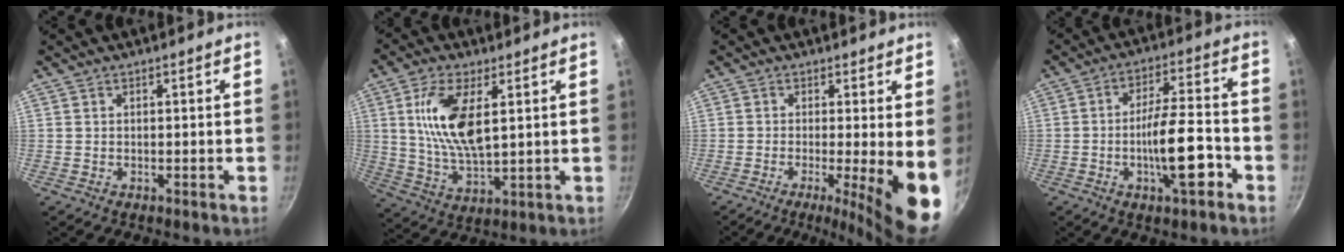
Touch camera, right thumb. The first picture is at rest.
{"total": 13.0, "force": [3.4, 5.6, 11.2], "torque": [-0.214, -0.014, 0.070]}
{"total": 10.0, "force": [-1.6, 1.6, 9.7], "torque": [-0.128, -0.012, -0.024]}
{"total": 12.1, "force": [-4.3, 3.5, 10.7], "torque": [-0.160, 0.031, -0.070]}